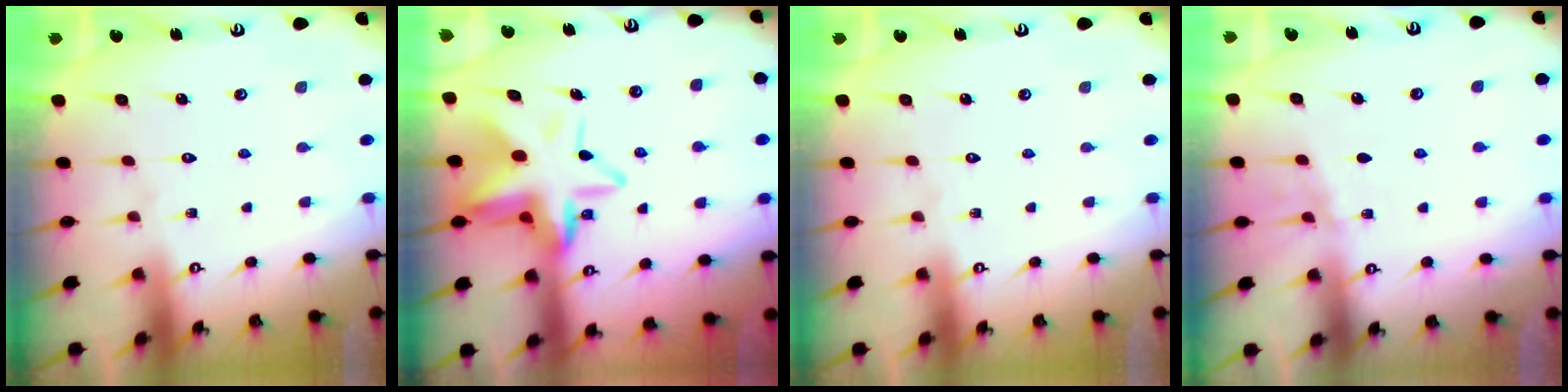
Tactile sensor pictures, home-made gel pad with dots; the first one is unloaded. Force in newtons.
{"total": 13.0, "press": 12.8, "slide": 2.7}
{"total": 0.0}
{"total": 3.1, "press": 3.1, "slide": 0.4}